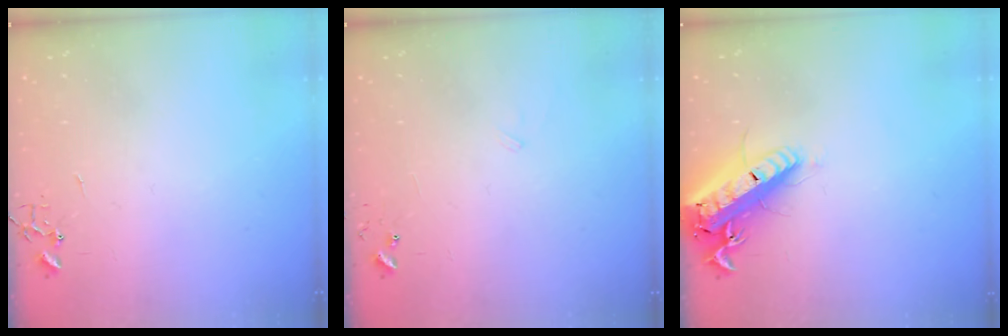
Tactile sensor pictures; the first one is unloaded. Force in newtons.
{"total": 5.8, "press": 5.8, "slide": 0.5}
{"total": 20.0, "press": 19.7, "slide": 4.0}